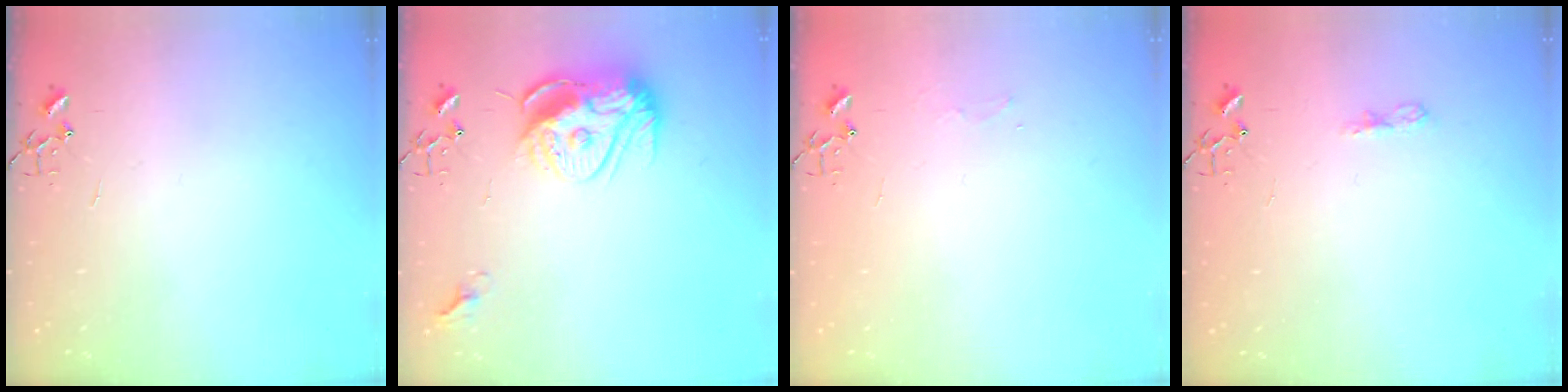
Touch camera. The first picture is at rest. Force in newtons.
{"total": 15.6, "press": 15.6, "slide": 1.3}
{"total": 3.8, "press": 3.8, "slide": 0.4}
{"total": 6.2, "press": 6.2, "slide": 0.8}